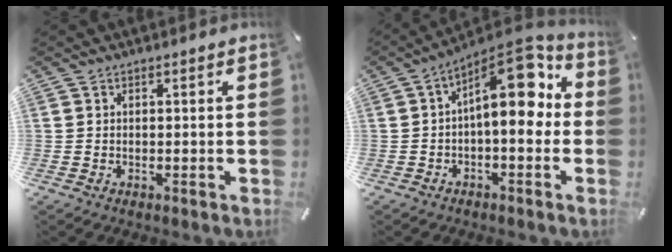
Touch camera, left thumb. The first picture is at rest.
{"total": 13.4, "force": [3.4, 5.8, 11.6], "torque": [-0.167, -0.031, 0.055]}